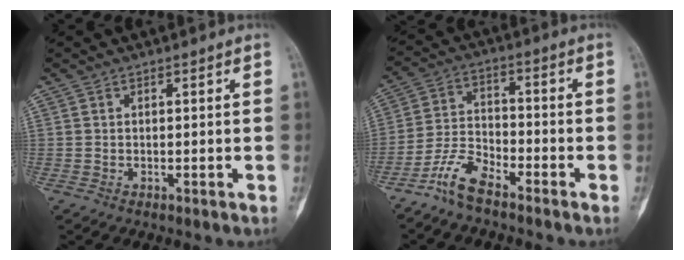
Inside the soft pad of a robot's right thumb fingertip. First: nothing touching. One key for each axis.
{"total": 7.5, "fx": -5.7, "fy": 2.5, "fz": 4.1, "tx": -0.090, "ty": 0.034, "tz": -0.120}